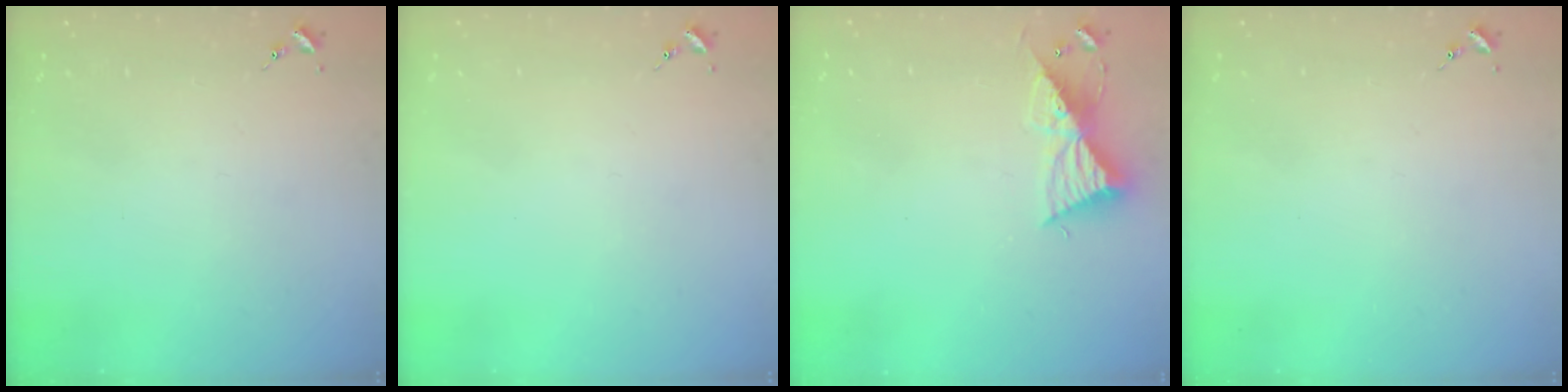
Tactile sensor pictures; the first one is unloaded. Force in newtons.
{"total": 0.0}
{"total": 9.4, "press": 9.4, "slide": 0.4}
{"total": 0.0}